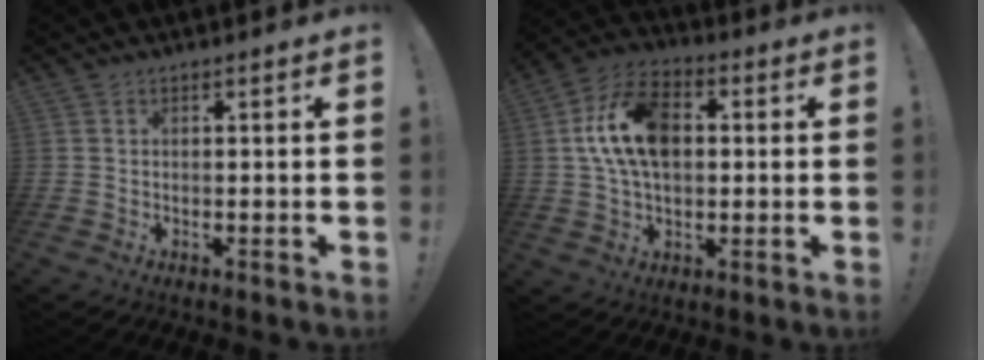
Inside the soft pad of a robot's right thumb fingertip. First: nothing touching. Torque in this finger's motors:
{"motor_torque": [1.46, 1.46, 0.53, 0.42, 0.10]}